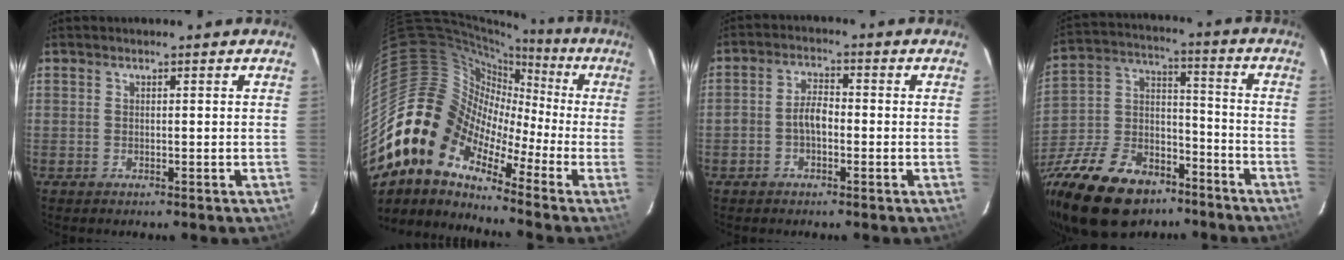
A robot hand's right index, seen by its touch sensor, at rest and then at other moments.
{"total": 14.3, "force": [-6.3, 10.3, 7.6], "torque": [-0.123, 0.007, -0.144]}
{"total": 3.6, "force": [-1.3, 1.9, 2.8], "torque": [-0.058, 0.012, -0.025]}
{"total": 28.8, "force": [-20.0, 14.9, 14.2], "torque": [-0.324, 0.013, -0.319]}